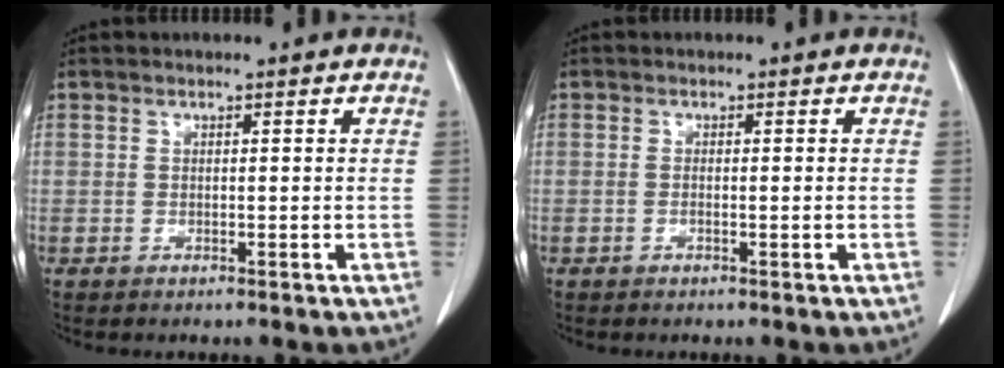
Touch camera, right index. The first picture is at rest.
{"total": 1.1, "force": [-0.3, 0.1, 1.1], "torque": [-0.018, -0.001, -0.002]}